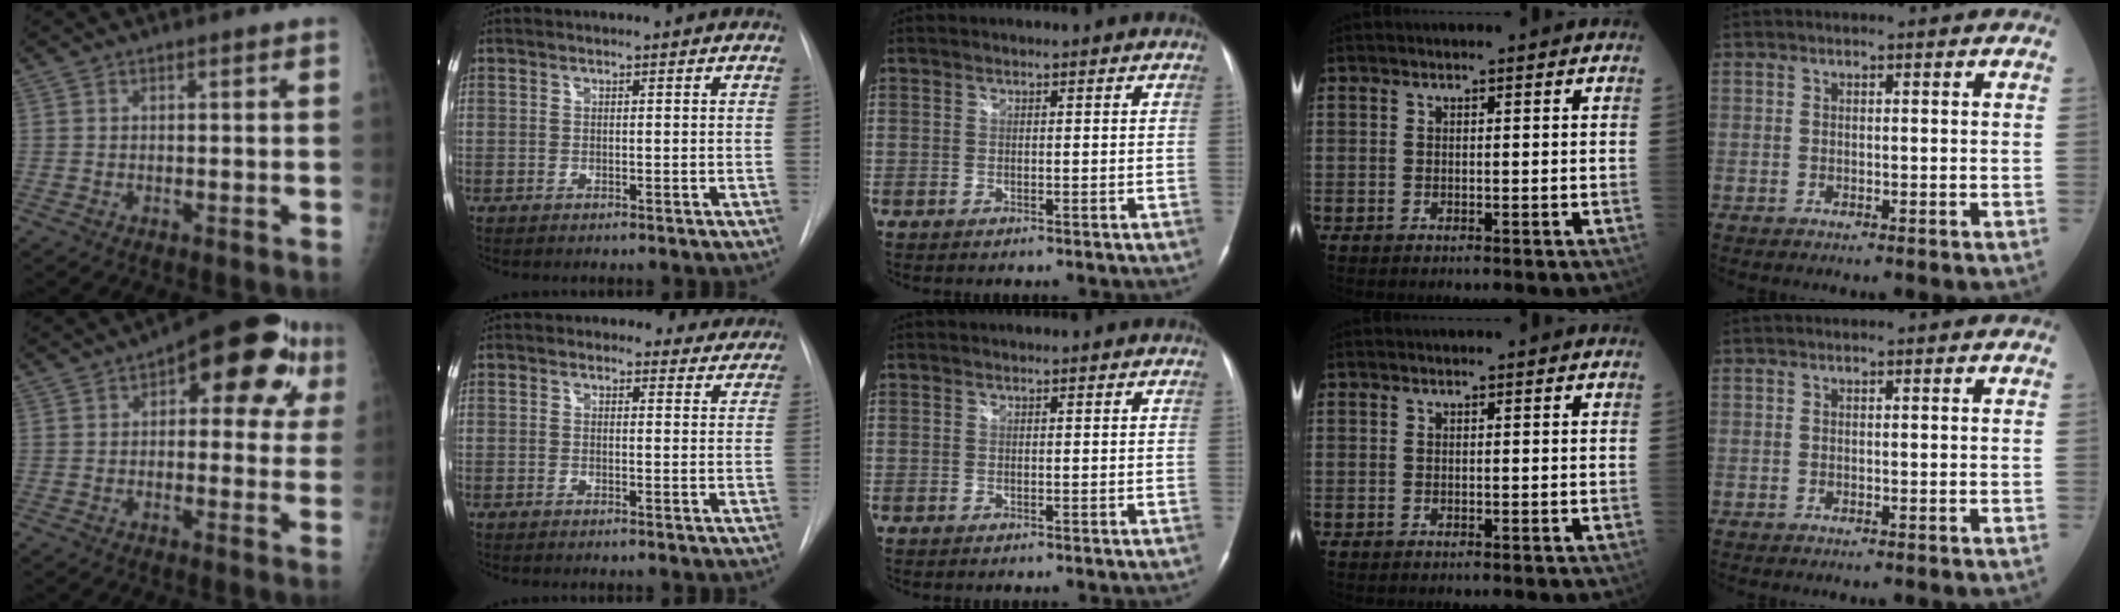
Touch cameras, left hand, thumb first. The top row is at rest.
{"thumb": {"total": 16.7, "force": [6.0, 7.8, 13.5], "torque": [-0.126, 0.013, 0.064]}, "index": {"total": 5.2, "force": [4.5, 2.6, 0.2], "torque": [0.017, 0.000, 0.032]}}